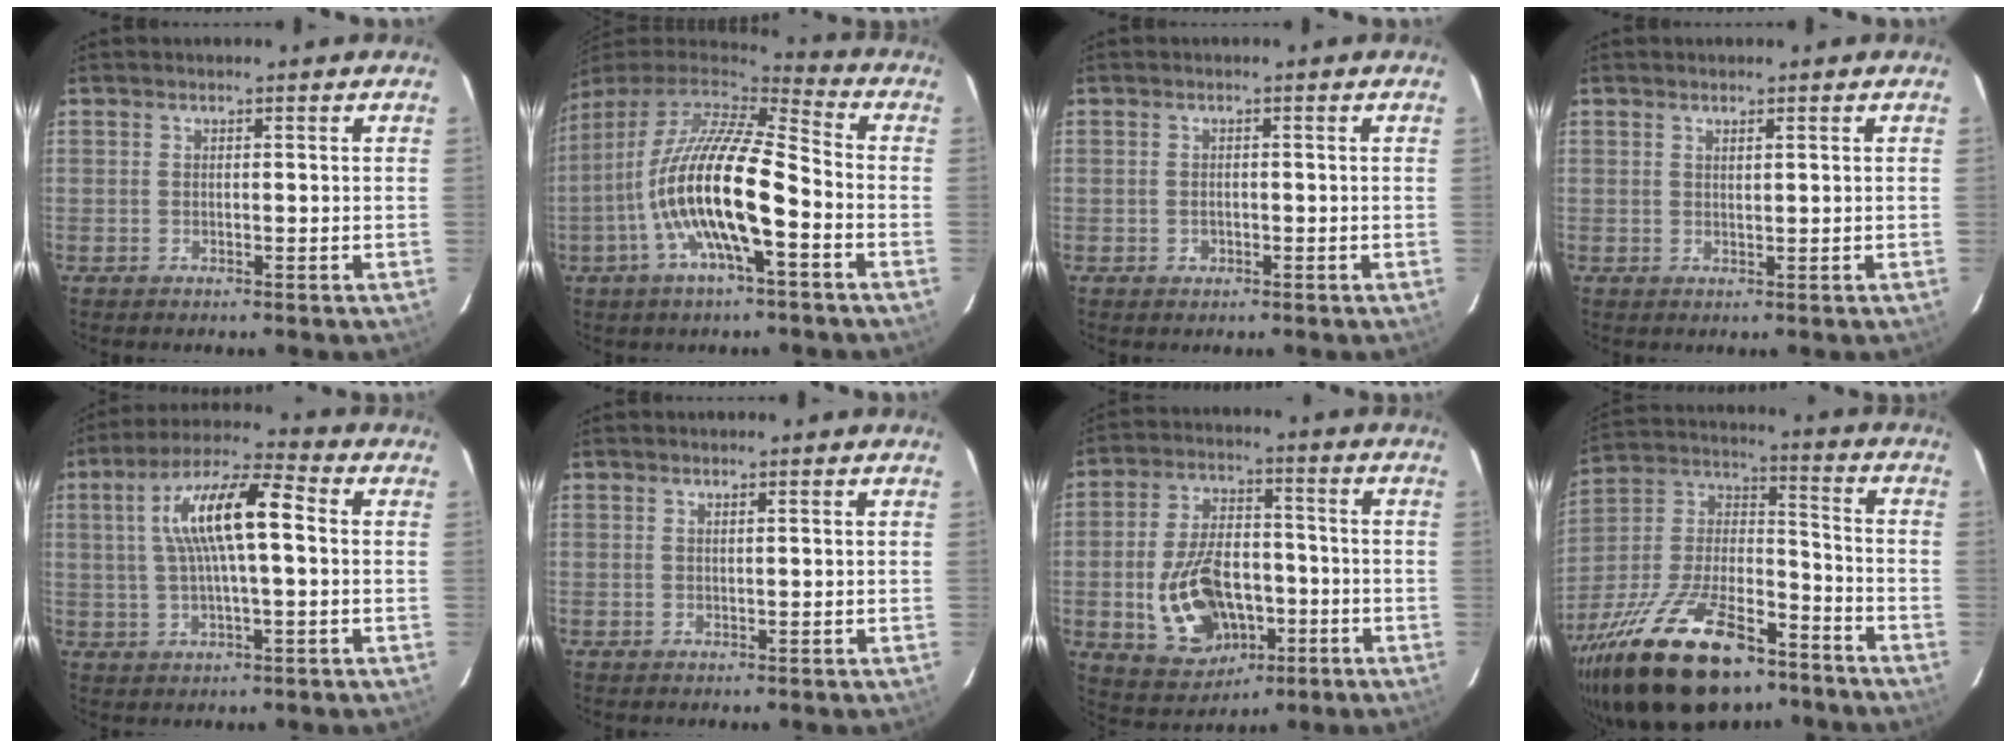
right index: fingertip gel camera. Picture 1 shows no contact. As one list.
[{"total": 17.8, "force": [-5.5, 3.9, 16.5], "torque": [-0.300, -0.022, -0.109]}, {"total": 1.2, "force": [-0.4, 1.1, 0.4], "torque": [-0.006, 0.001, -0.002]}, {"total": 1.0, "force": [0.6, 0.0, 0.7], "torque": [-0.012, 0.002, 0.012]}, {"total": 12.9, "force": [1.7, 2.9, 12.4], "torque": [-0.228, 0.022, 0.028]}, {"total": 0.6, "force": [0.3, -0.2, 0.5], "torque": [-0.009, 0.002, 0.006]}, {"total": 16.0, "force": [-4.4, 10.0, 11.6], "torque": [-0.234, 0.006, -0.051]}, {"total": 28.7, "force": [-18.7, 11.9, 18.2], "torque": [-0.356, -0.012, -0.299]}]